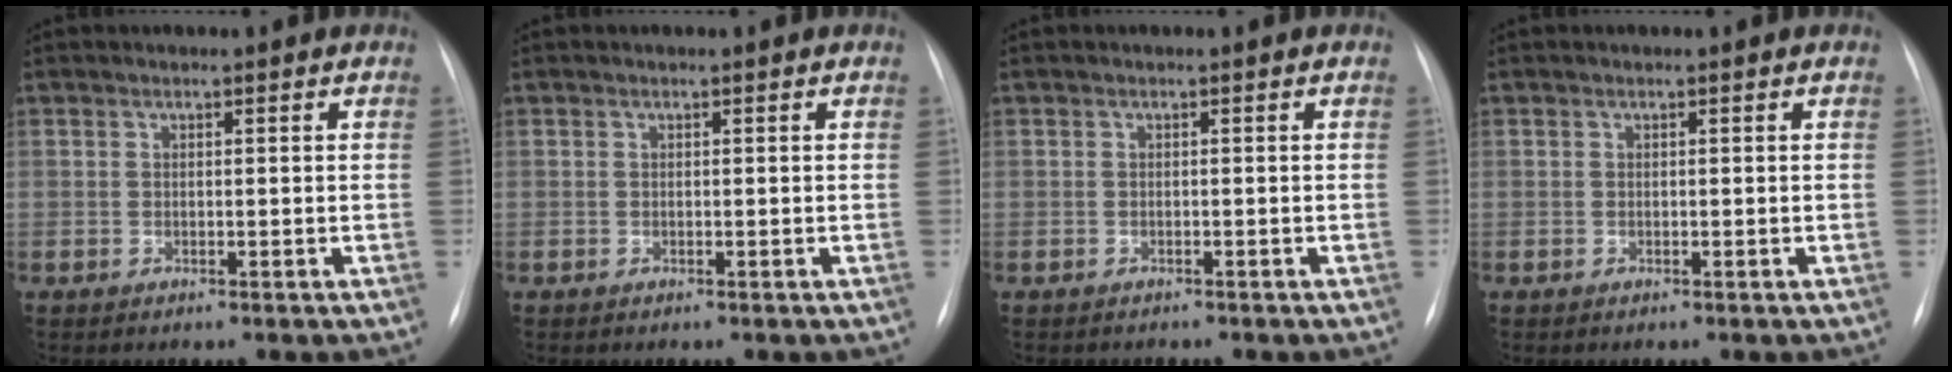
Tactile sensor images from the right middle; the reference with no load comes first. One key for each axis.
{"total": 0.0}
{"total": 1.2, "fx": -1.1, "fy": 0.4, "fz": 0.1, "tx": -0.004, "ty": -0.002, "tz": -0.015}
{"total": 0.0}